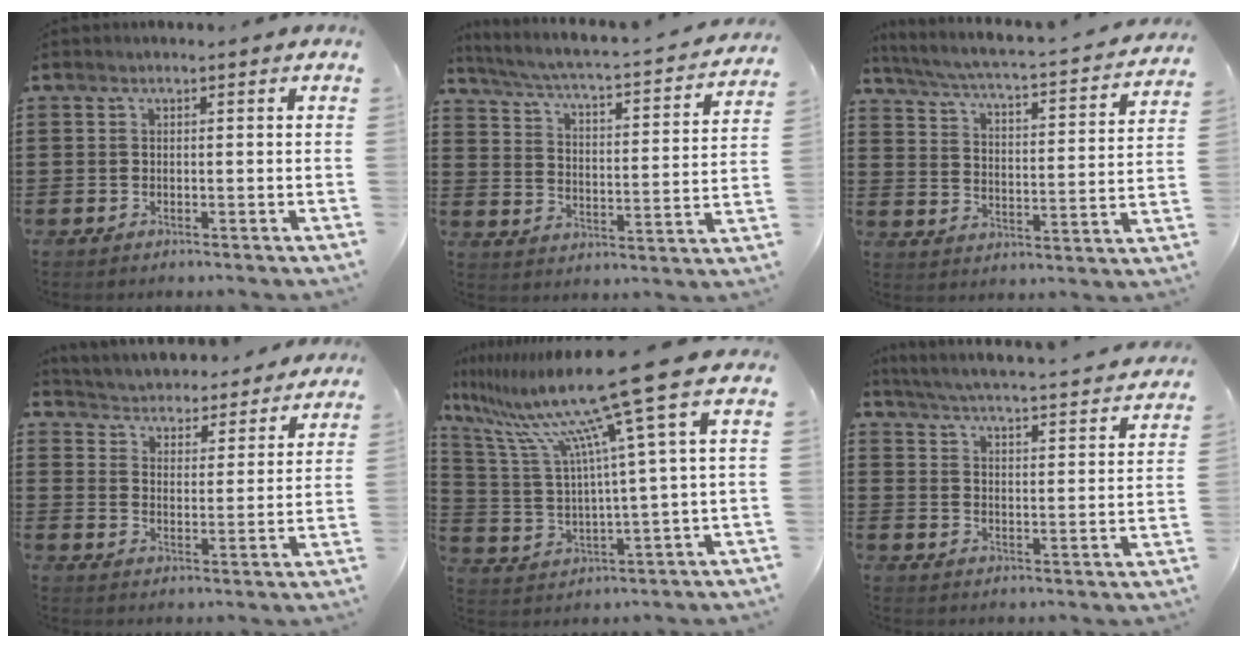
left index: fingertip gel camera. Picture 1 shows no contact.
{"total": 3.0, "force": [2.6, -0.2, 1.4], "torque": [-0.047, -0.032, 0.031]}
{"total": 3.2, "force": [2.8, -0.2, 1.6], "torque": [-0.051, -0.034, 0.036]}
{"total": 3.8, "force": [3.7, 0.0, -0.6], "torque": [-0.015, -0.037, 0.057]}
{"total": 15.4, "force": [10.4, -0.7, 11.3], "torque": [-0.259, -0.064, 0.157]}
{"total": 4.2, "force": [4.0, -0.7, 1.1], "torque": [-0.044, -0.037, 0.062]}